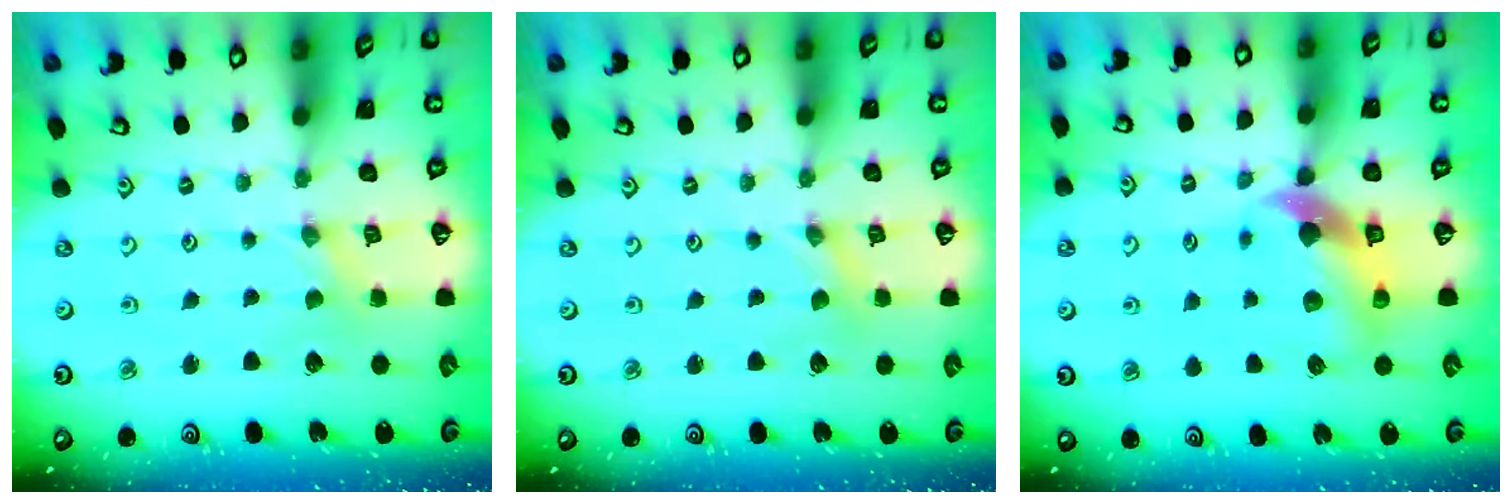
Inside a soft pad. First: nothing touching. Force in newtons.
{"total": 0.0}
{"total": 9.9, "press": 9.8, "slide": 1.4}